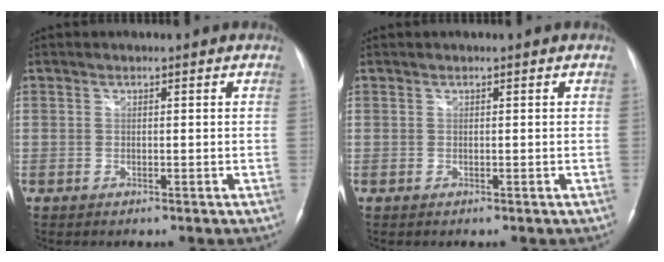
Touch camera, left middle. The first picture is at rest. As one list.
[{"total": 0.0}]